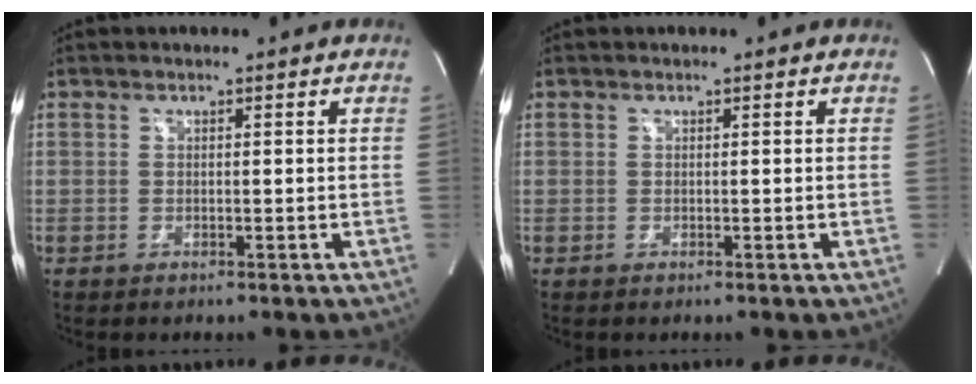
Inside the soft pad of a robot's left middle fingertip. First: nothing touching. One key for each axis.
{"total": 0.0}